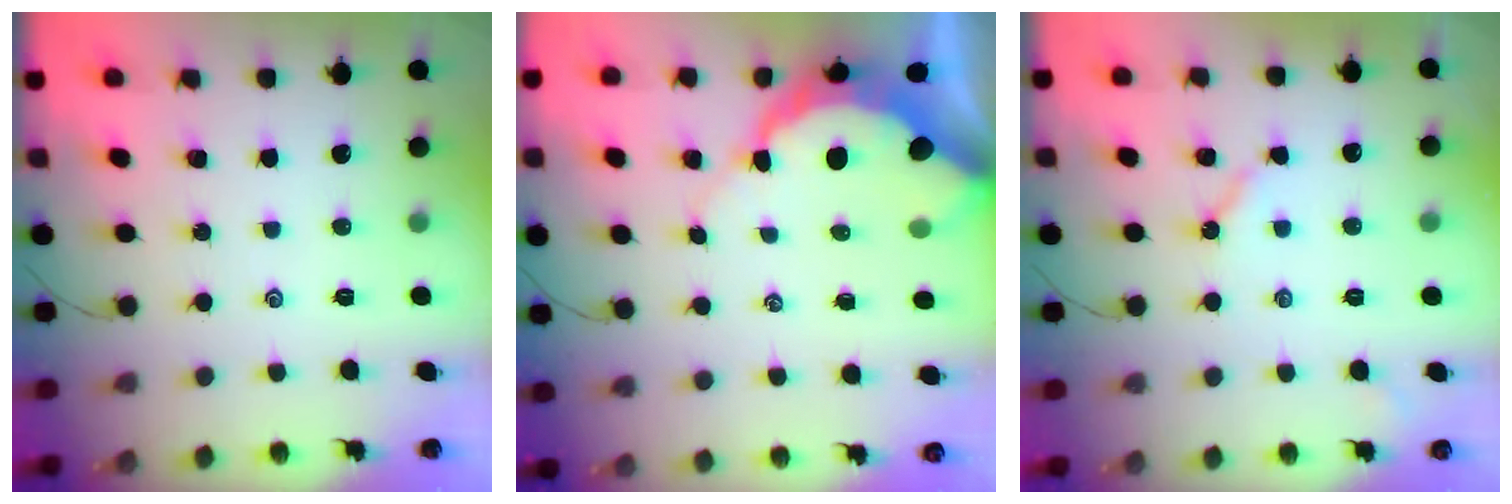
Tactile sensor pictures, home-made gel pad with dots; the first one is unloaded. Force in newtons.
{"total": 9.6, "press": 9.6, "slide": 0.9}
{"total": 4.4, "press": 4.3, "slide": 0.9}